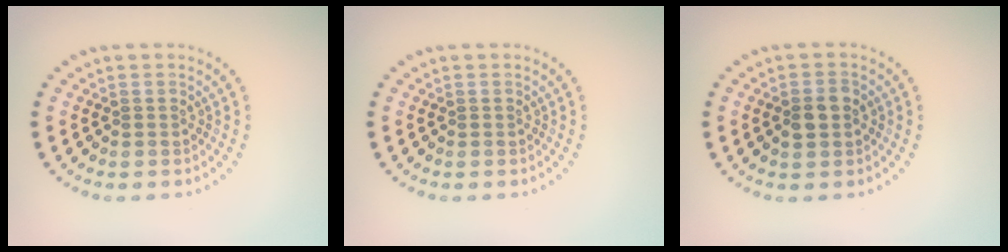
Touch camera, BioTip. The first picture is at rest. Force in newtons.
{"total": 0.0}
{"total": 2.6, "press": 2.6, "slide": 0.1}